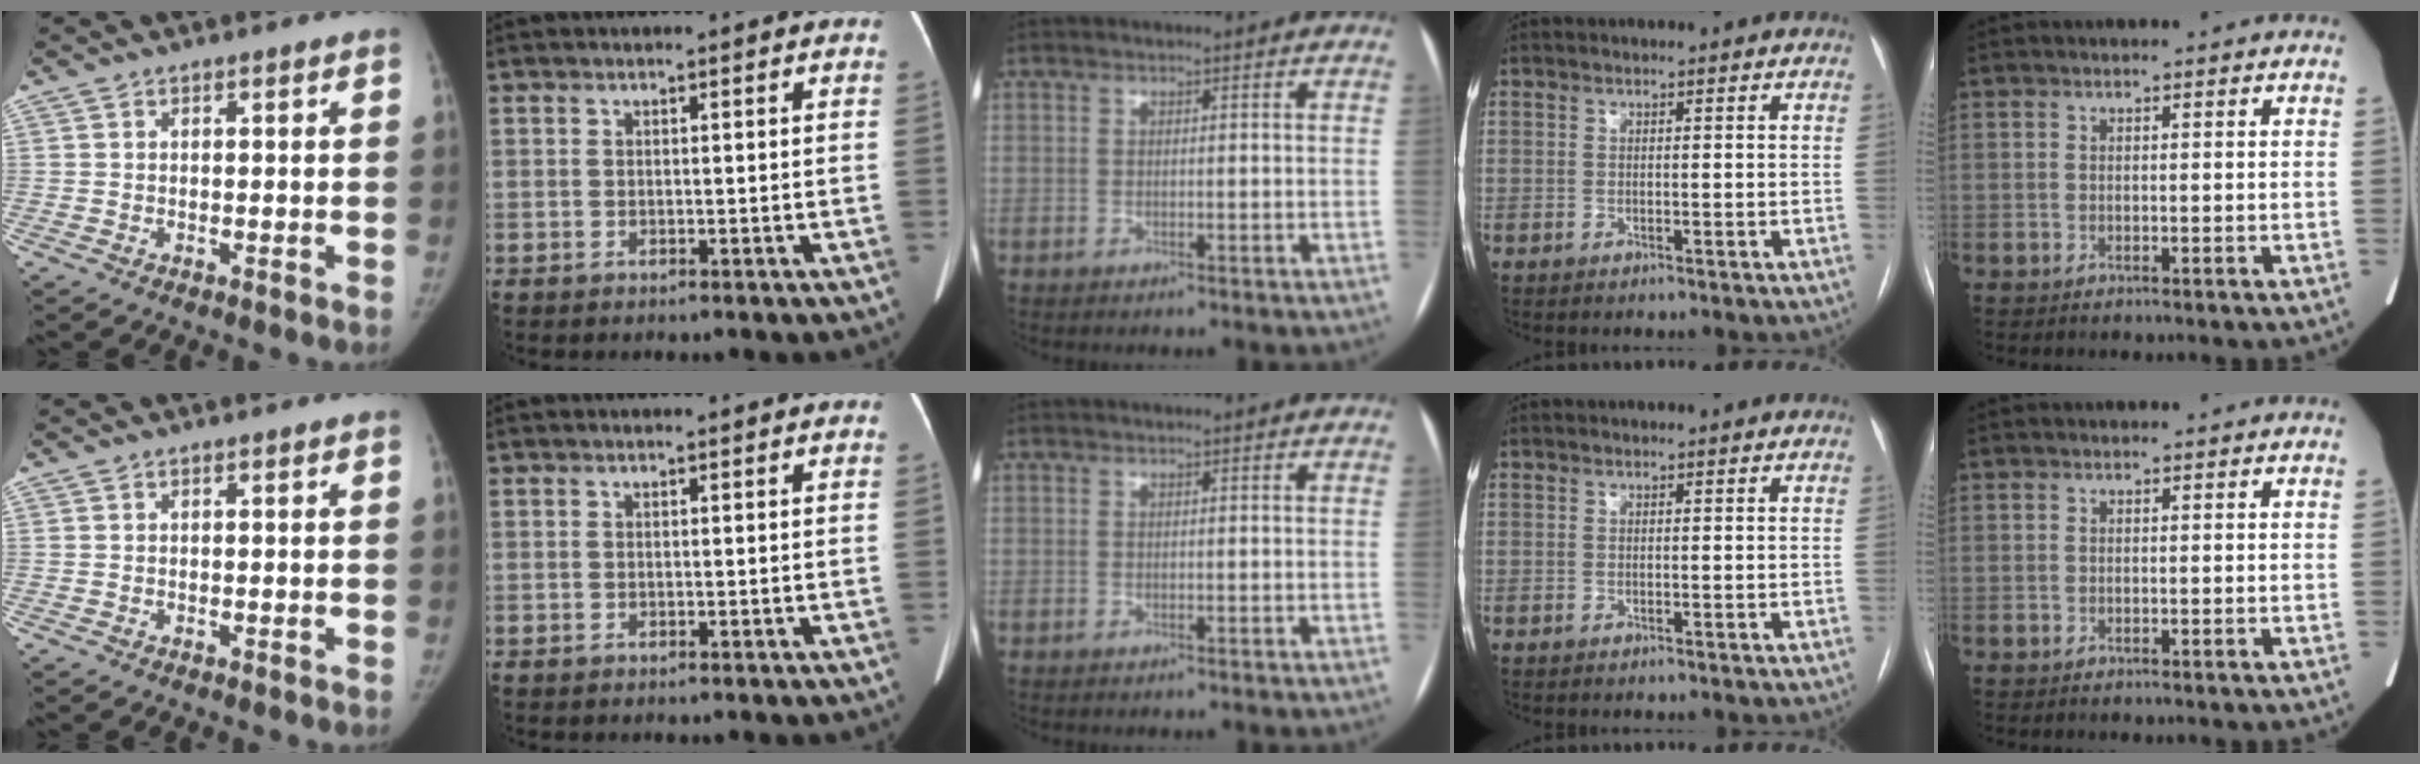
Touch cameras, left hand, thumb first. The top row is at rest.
{}